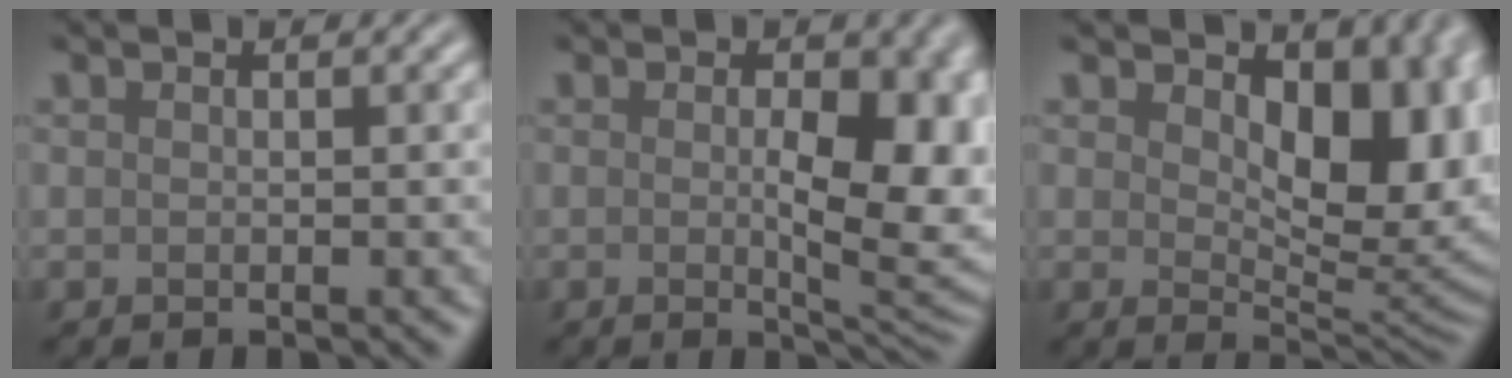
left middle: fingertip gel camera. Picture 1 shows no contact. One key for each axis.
{"total": 7.5, "fx": -0.1, "fy": 3.0, "fz": 6.9, "tx": -0.086, "ty": -0.008, "tz": 0.005}
{"total": 9.1, "fx": 2.3, "fy": 5.1, "fz": 7.2, "tx": -0.103, "ty": -0.014, "tz": 0.039}